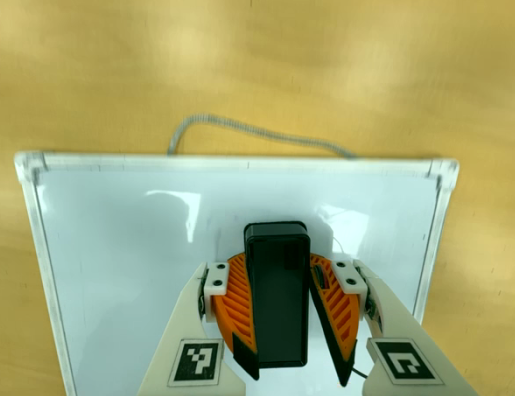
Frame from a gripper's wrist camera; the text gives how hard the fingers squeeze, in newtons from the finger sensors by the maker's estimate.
{"total": 12.4, "left": 14.5, "right": 10.4}